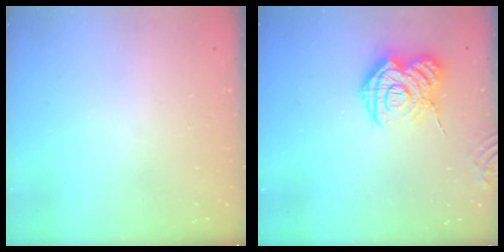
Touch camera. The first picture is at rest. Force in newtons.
{"total": 14.2, "press": 14.2, "slide": 1.1}